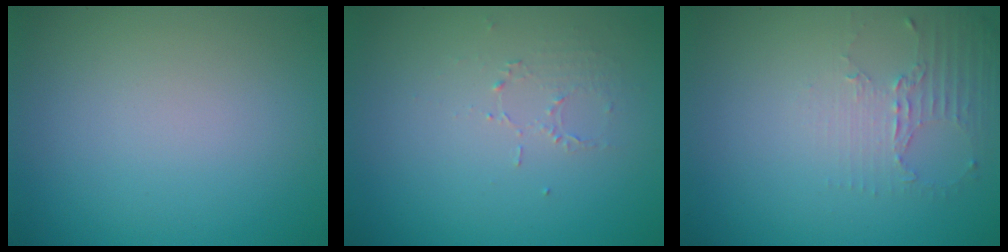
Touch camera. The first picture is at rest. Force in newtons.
{"total": 1.0, "press": 0.5, "slide": 0.9}
{"total": 2.3, "press": 1.6, "slide": 1.6}